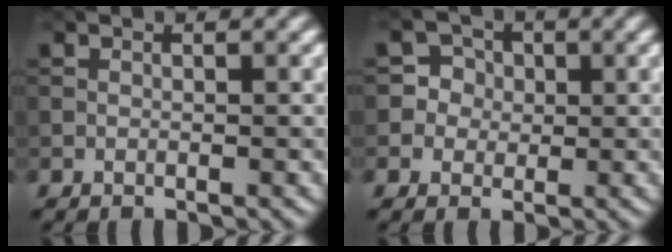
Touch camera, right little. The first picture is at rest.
{"total": 2.8, "force": [0.0, 2.8, 0.4], "torque": [0.007, 0.006, 0.006]}